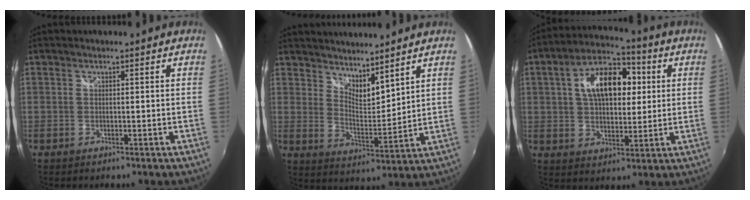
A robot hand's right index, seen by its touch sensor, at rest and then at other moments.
{"total": 7.9, "force": [6.8, 2.1, 3.5], "torque": [-0.047, -0.007, 0.120]}
{"total": 14.8, "force": [3.4, 8.5, 11.6], "torque": [-0.200, 0.035, 0.051]}